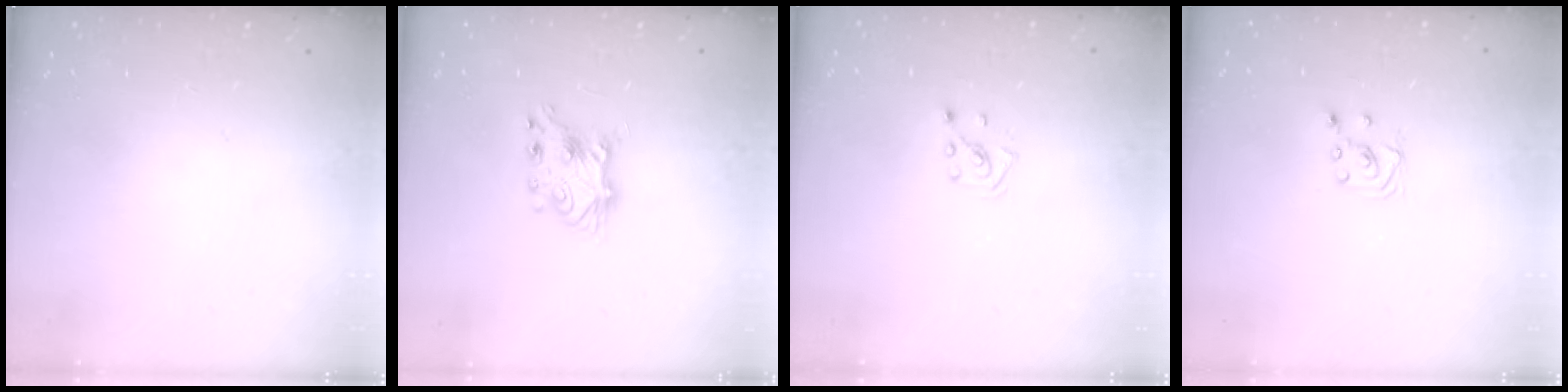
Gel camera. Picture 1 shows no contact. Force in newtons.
{"total": 7.6, "press": 7.6, "slide": 0.7}
{"total": 2.6, "press": 2.6, "slide": 0.5}
{"total": 2.0, "press": 2.0, "slide": 0.2}